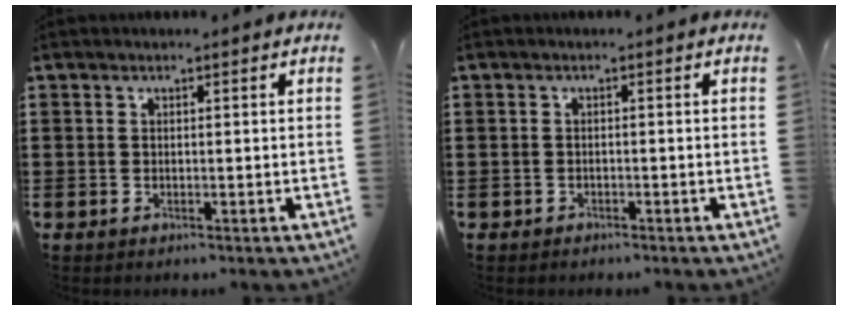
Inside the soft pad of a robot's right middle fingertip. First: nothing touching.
{"total": 0.7, "force": [-0.7, 0.3, 0.0], "torque": [-0.002, 0.001, -0.016]}